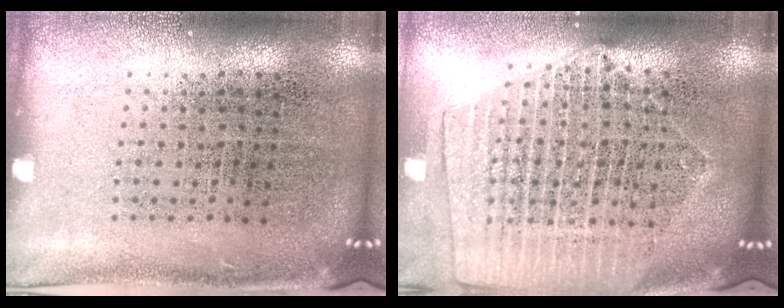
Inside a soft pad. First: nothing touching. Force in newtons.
{"total": 2.1, "press": 1.9, "slide": 0.9}